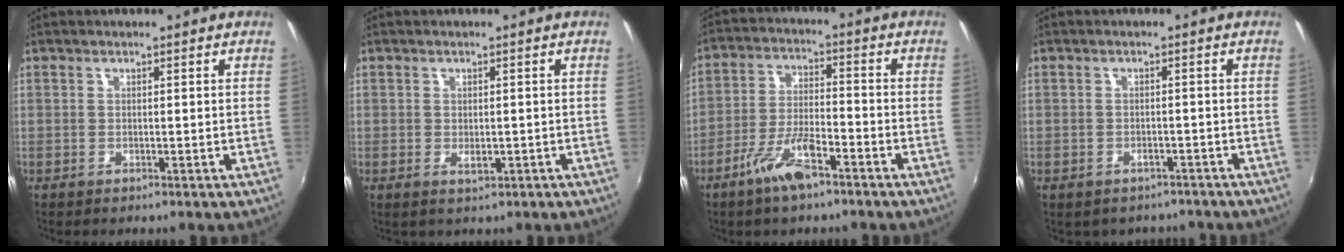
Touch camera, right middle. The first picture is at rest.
{"total": 1.4, "force": [0.0, 0.8, 1.2], "torque": [-0.015, -0.005, 0.001]}
{"total": 8.8, "force": [-5.8, 2.4, 6.2], "torque": [-0.130, -0.003, -0.106]}
{"total": 4.5, "force": [-3.5, 2.5, 1.3], "torque": [-0.029, -0.011, -0.038]}